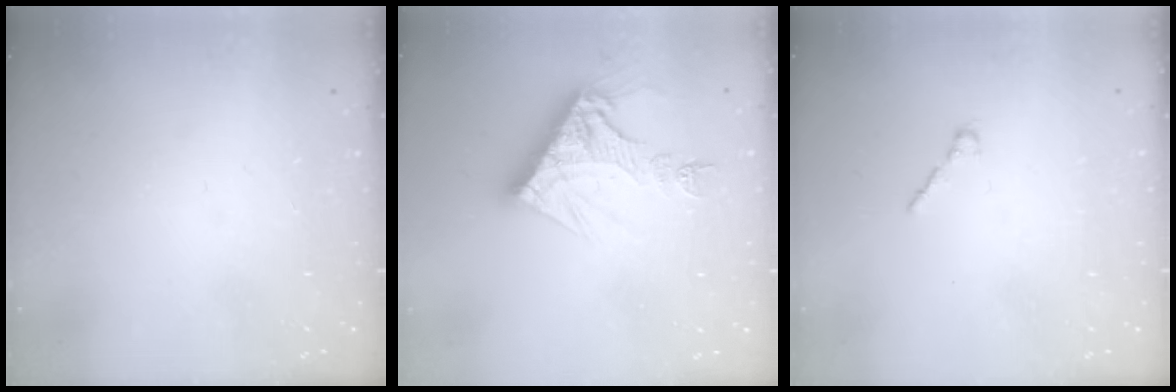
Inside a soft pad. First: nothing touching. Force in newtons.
{"total": 12.9, "press": 12.8, "slide": 1.3}
{"total": 1.7, "press": 1.7, "slide": 0.5}